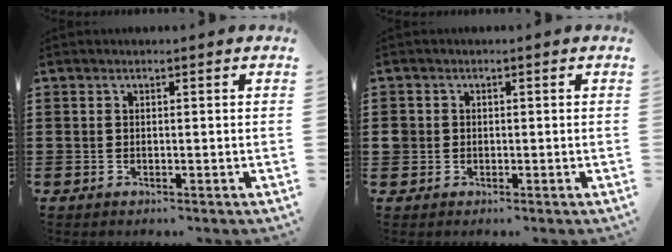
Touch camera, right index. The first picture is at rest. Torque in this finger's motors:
{"motor_torque": [0.15, 1.99, 0.04, 0.00]}